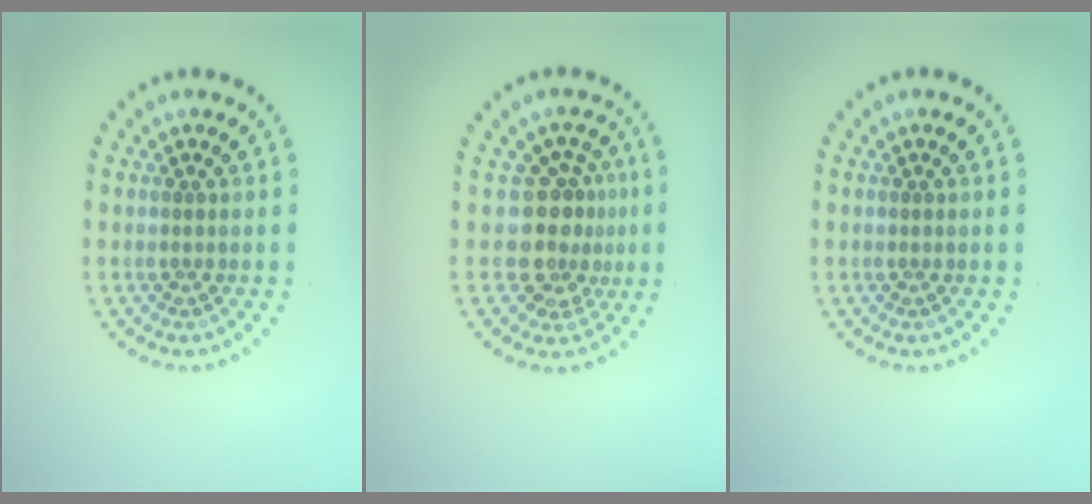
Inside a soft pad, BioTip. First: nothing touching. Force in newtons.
{"total": 3.8, "press": 2.9, "slide": 2.5}
{"total": 0.0}